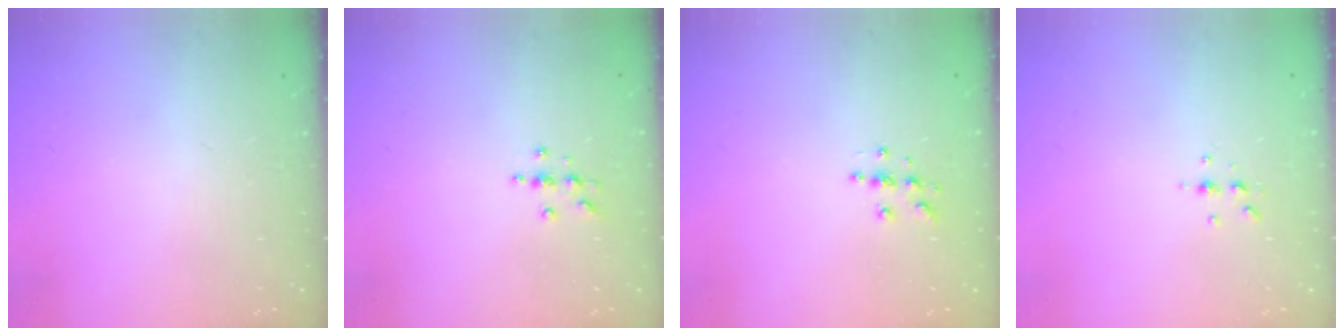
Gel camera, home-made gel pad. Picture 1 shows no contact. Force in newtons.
{"total": 3.8, "press": 3.7, "slide": 0.5}
{"total": 5.2, "press": 5.1, "slide": 0.5}
{"total": 4.4, "press": 4.3, "slide": 0.5}